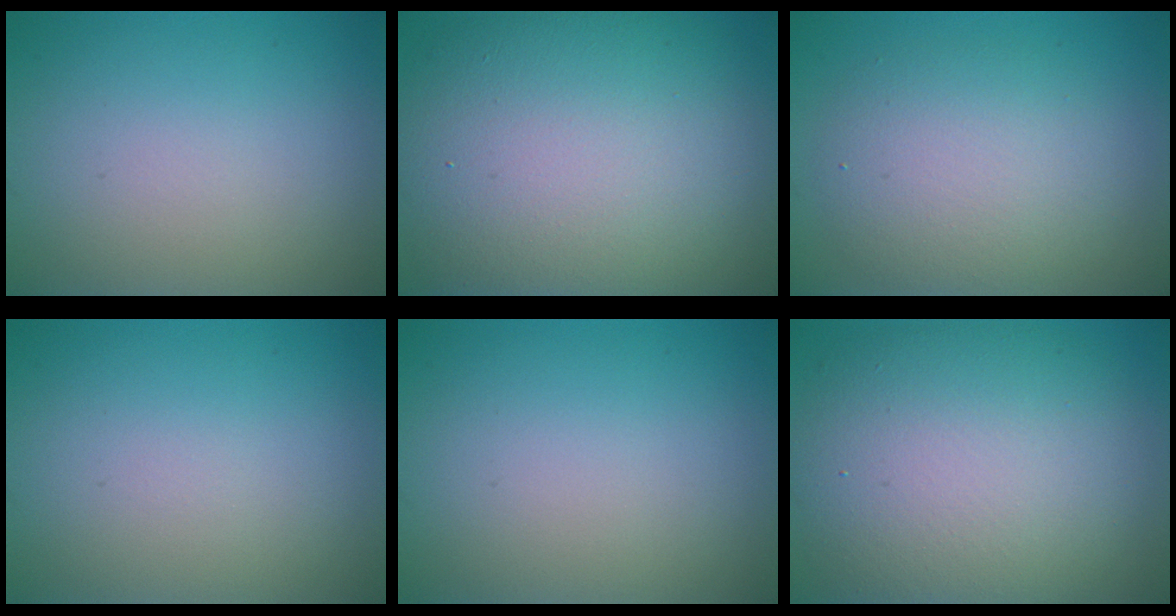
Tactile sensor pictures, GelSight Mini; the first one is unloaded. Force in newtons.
{"total": 14.8, "press": 14.8, "slide": 1.2}
{"total": 5.1, "press": 5.1, "slide": 0.2}
{"total": 0.0}
{"total": 0.0}
{"total": 11.7, "press": 11.6, "slide": 1.1}